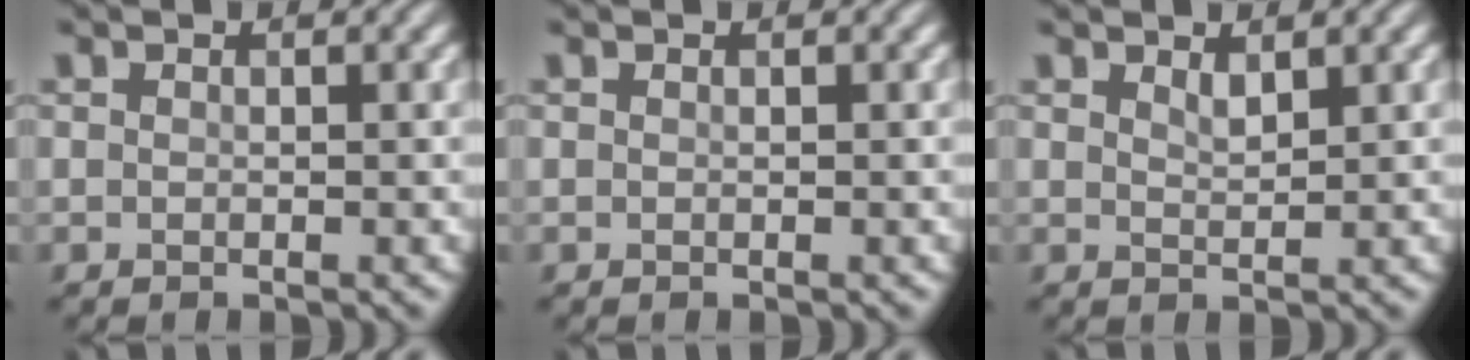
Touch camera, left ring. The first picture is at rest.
{"total": 0.0}
{"total": 1.1, "force": [0.9, 0.3, 0.6], "torque": [-0.014, 0.000, 0.018]}